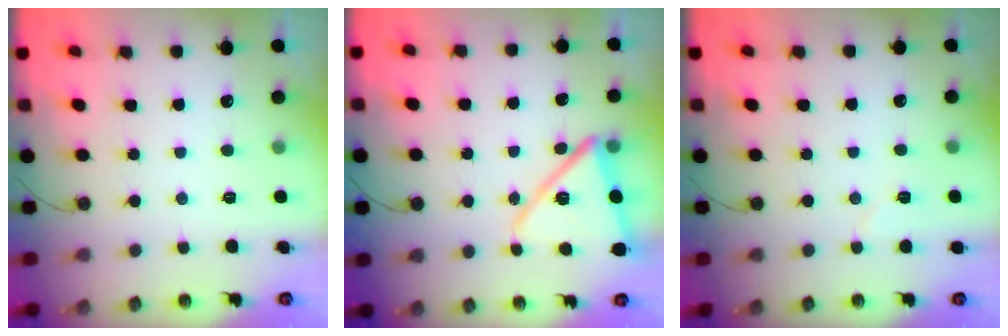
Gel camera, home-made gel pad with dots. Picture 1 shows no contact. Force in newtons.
{"total": 14.5, "press": 14.5, "slide": 1.2}
{"total": 4.6, "press": 4.4, "slide": 1.2}